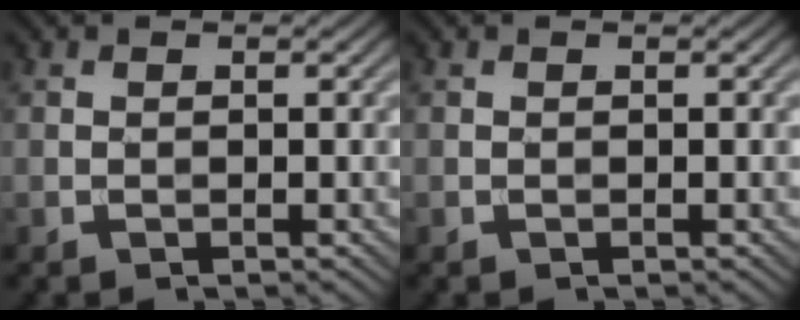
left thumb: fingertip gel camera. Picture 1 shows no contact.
{"total": 0.0}